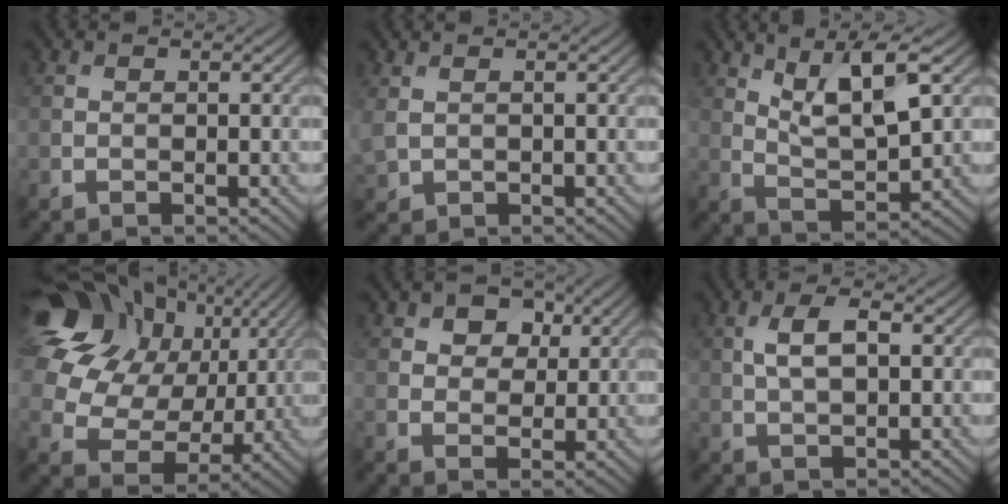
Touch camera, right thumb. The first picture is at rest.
{"total": 2.1, "force": [0.6, 1.3, 1.5], "torque": [-0.049, -0.001, 0.017]}
{"total": 9.3, "force": [4.6, 2.9, 7.5], "torque": [-0.137, 0.000, 0.086]}
{"total": 20.8, "force": [7.8, 15.7, 11.1], "torque": [-0.303, 0.050, 0.168]}
{"total": 5.3, "force": [2.5, 3.9, 2.7], "torque": [-0.049, -0.006, 0.032]}
{"total": 4.4, "force": [0.8, 1.9, 3.9], "torque": [-0.087, 0.005, 0.016]}